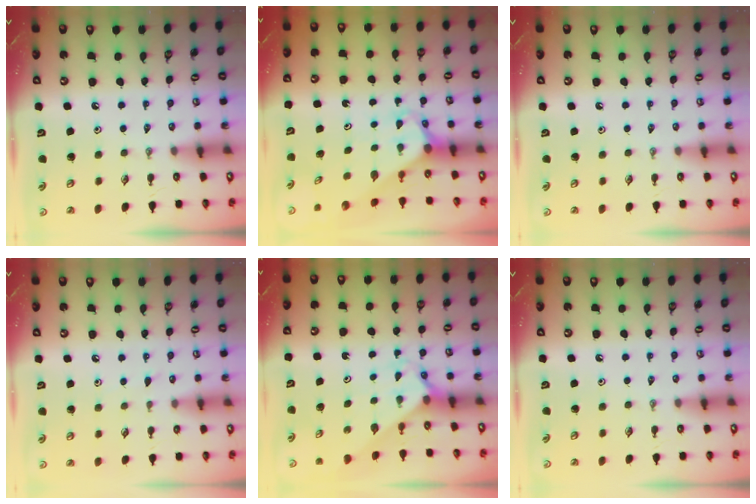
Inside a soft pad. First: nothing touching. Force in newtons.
{"total": 3.4, "press": 3.4, "slide": 0.1}
{"total": 0.0}
{"total": 3.7, "press": 3.7, "slide": 0.5}
{"total": 2.0, "press": 2.0, "slide": 0.1}
{"total": 0.0}